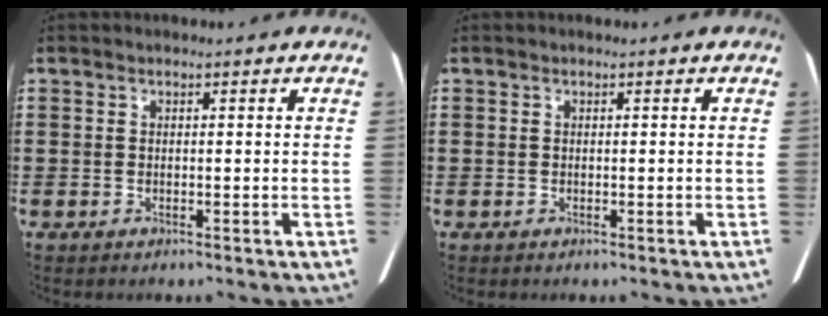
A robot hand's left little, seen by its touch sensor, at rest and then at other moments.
{"total": 0.0}